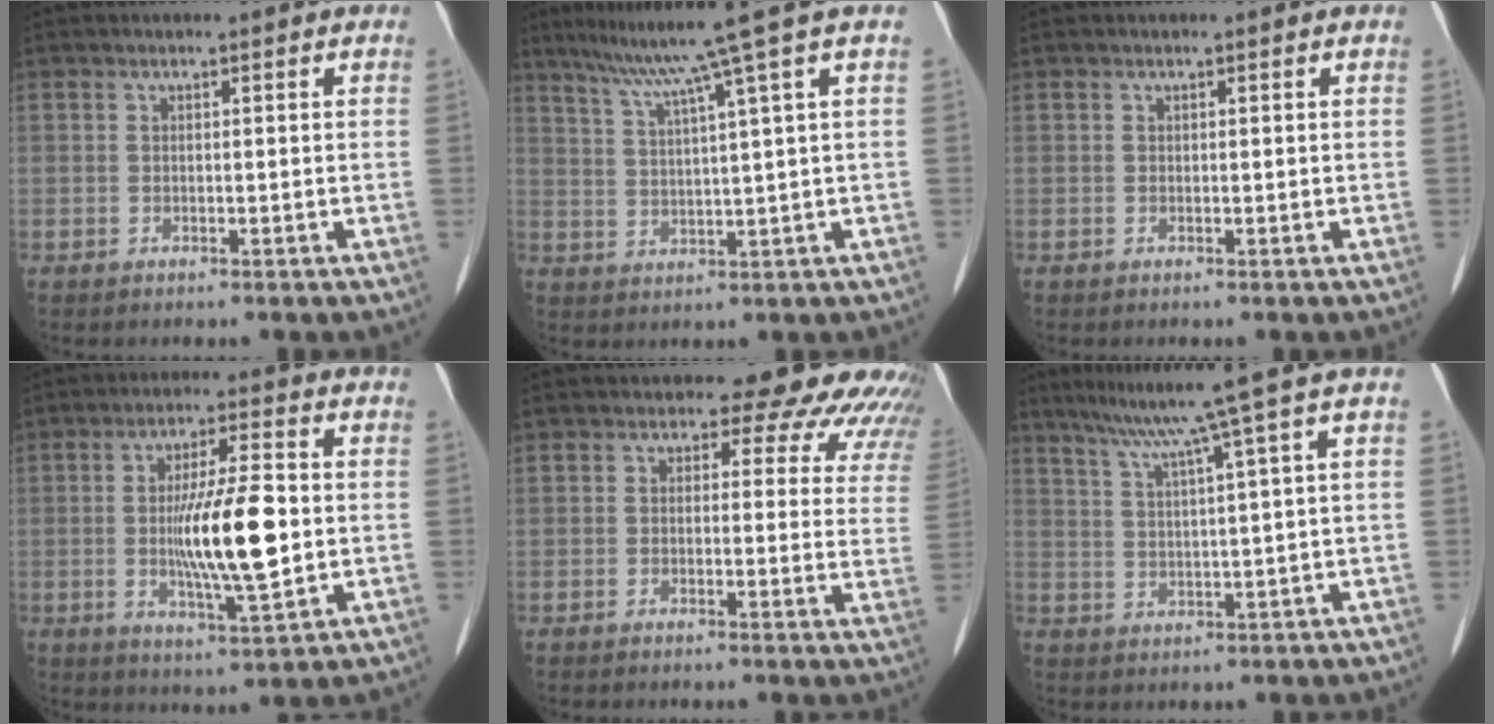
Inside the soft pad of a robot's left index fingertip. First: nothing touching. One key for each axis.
{"total": 8.9, "fx": 6.1, "fy": -2.9, "fz": 5.9, "tx": -0.096, "ty": 0.005, "tz": 0.101}
{"total": 0.0}
{"total": 11.5, "fx": -0.6, "fy": 1.8, "fz": 11.4, "tx": -0.210, "ty": -0.008, "tz": -0.011}
{"total": 12.3, "fx": 11.0, "fy": 4.7, "fz": 3.1, "tx": 0.005, "ty": -0.016, "tz": 0.082}
{"total": 8.2, "fx": 5.7, "fy": -2.7, "fz": 5.2, "tx": -0.085, "ty": 0.007, "tz": 0.094}